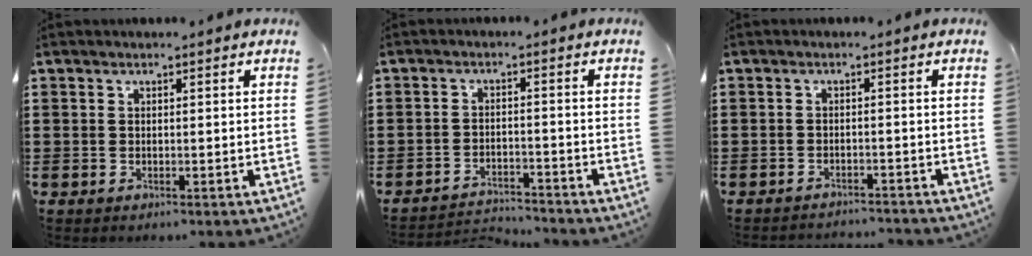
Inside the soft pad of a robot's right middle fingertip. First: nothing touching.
{"total": 2.9, "force": [-2.9, 0.3, 0.2], "torque": [-0.010, 0.001, -0.063]}
{"total": 1.9, "force": [-1.9, 0.0, 0.1], "torque": [-0.006, 0.002, -0.041]}